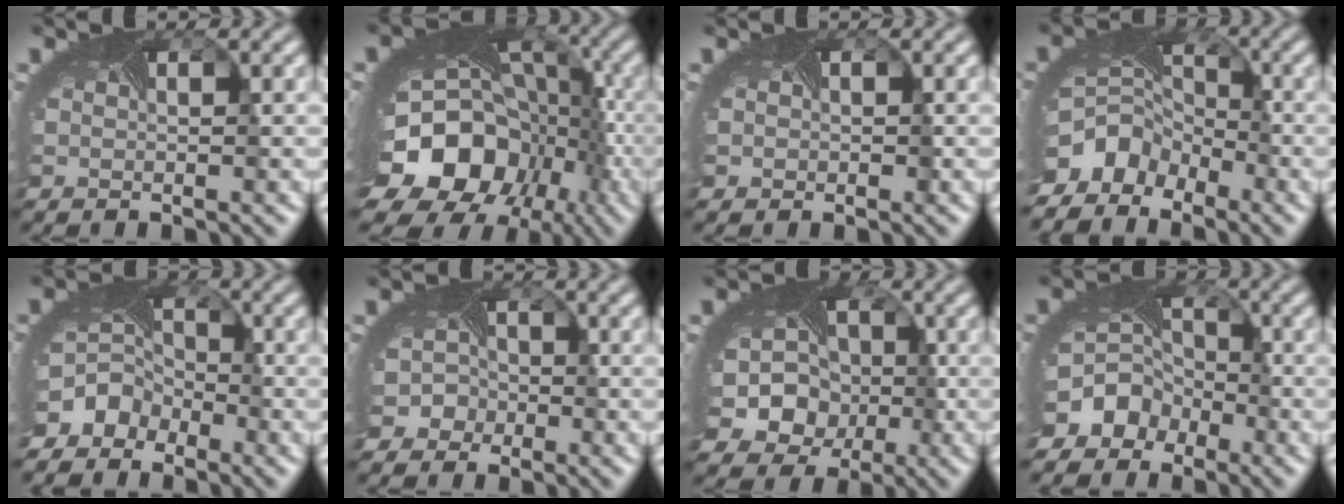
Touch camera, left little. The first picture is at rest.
{"total": 17.5, "force": [-6.3, 13.3, 9.4], "torque": [-0.192, -0.025, -0.093]}
{"total": 1.3, "force": [0.0, 1.2, 0.4], "torque": [0.005, -0.001, -0.002]}
{"total": 7.5, "force": [-4.9, 5.1, 2.4], "torque": [-0.053, -0.009, -0.081]}
{"total": 6.0, "force": [-3.8, 4.5, 1.4], "torque": [-0.013, -0.007, -0.057]}
{"total": 4.8, "force": [-2.7, 4.0, 0.4], "torque": [0.018, 0.000, -0.048]}
{"total": 13.3, "force": [-2.4, 11.5, 6.2], "torque": [-0.127, -0.013, -0.058]}
{"total": 7.8, "force": [-4.3, 6.1, 2.0], "torque": [-0.038, -0.012, -0.072]}